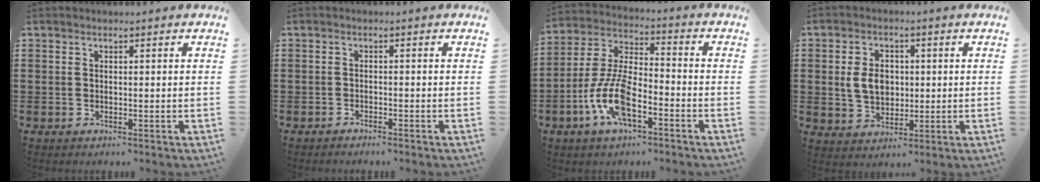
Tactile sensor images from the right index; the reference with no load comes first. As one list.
[{"total": 1.0, "force": [-1.0, 0.0, 0.1], "torque": [-0.003, 0.001, -0.020]}, {"total": 10.0, "force": [-4.2, 4.2, 8.0], "torque": [-0.195, -0.005, -0.085]}, {"total": 5.9, "force": [0.3, 4.3, 4.0], "torque": [-0.092, 0.007, -0.002]}]